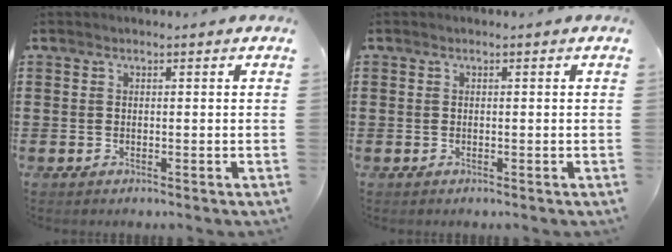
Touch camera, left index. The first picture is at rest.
{"total": 0.0}